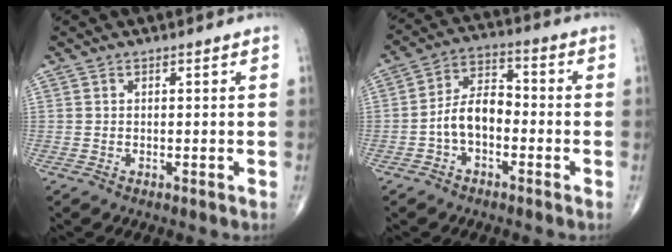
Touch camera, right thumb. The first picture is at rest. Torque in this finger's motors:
{"motor_torque": [1.48, 1.21, 0.77, -0.43, 0.04]}